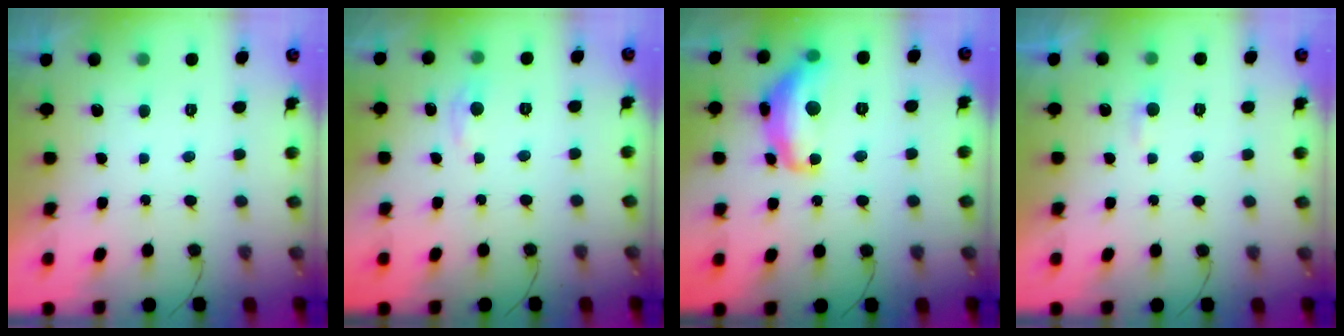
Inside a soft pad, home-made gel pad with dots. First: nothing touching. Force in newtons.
{"total": 4.0, "press": 3.9, "slide": 0.6}
{"total": 14.0, "press": 13.9, "slide": 1.2}
{"total": 2.7, "press": 2.7, "slide": 0.3}